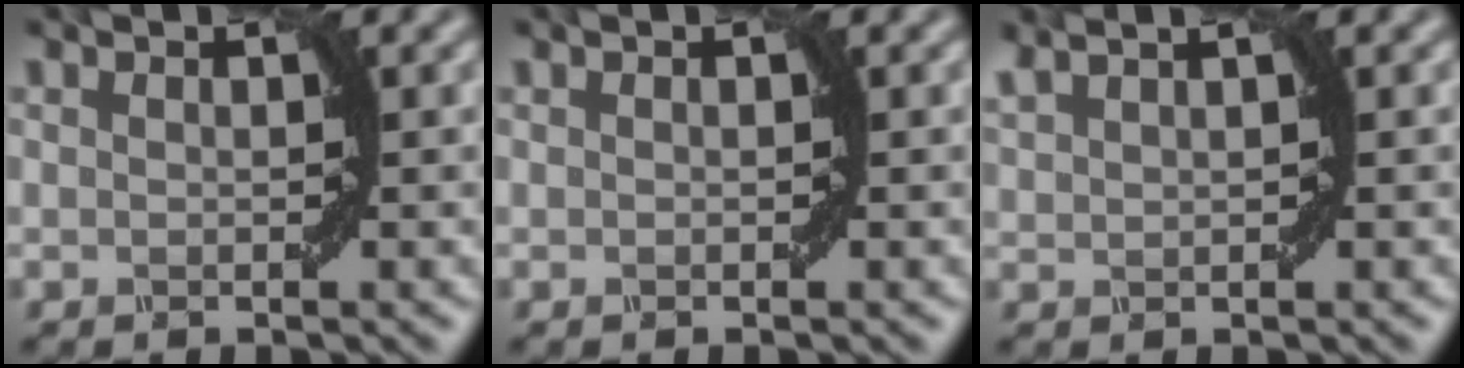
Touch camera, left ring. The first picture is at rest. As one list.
[{"total": 0.0}, {"total": 3.1, "force": [2.1, 1.1, 2.0], "torque": [-0.018, 0.018, 0.011]}]